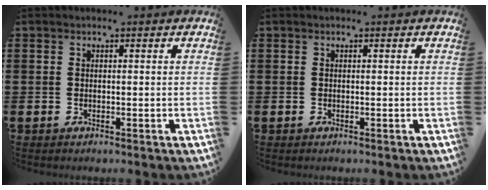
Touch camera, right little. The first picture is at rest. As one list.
[{"total": 0.0}]